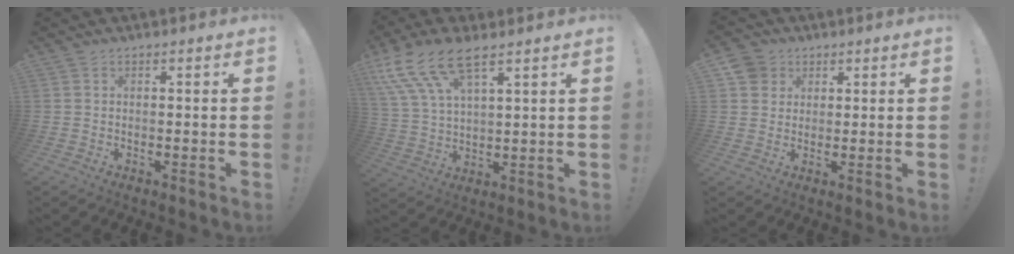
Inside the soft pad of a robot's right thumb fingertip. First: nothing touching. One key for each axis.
{"total": 13.4, "fx": 9.1, "fy": 4.9, "fz": 8.6, "tx": -0.191, "ty": -0.034, "tz": 0.168}
{"total": 5.6, "fx": 2.6, "fy": 4.9, "fz": 1.1, "tx": -0.021, "ty": -0.008, "tz": 0.051}